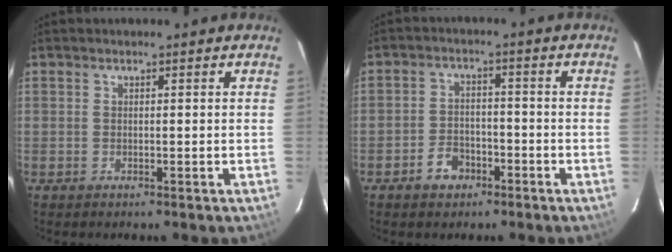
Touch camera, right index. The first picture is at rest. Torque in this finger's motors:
{"motor_torque": [0.51, -0.62, -0.04, -0.08]}